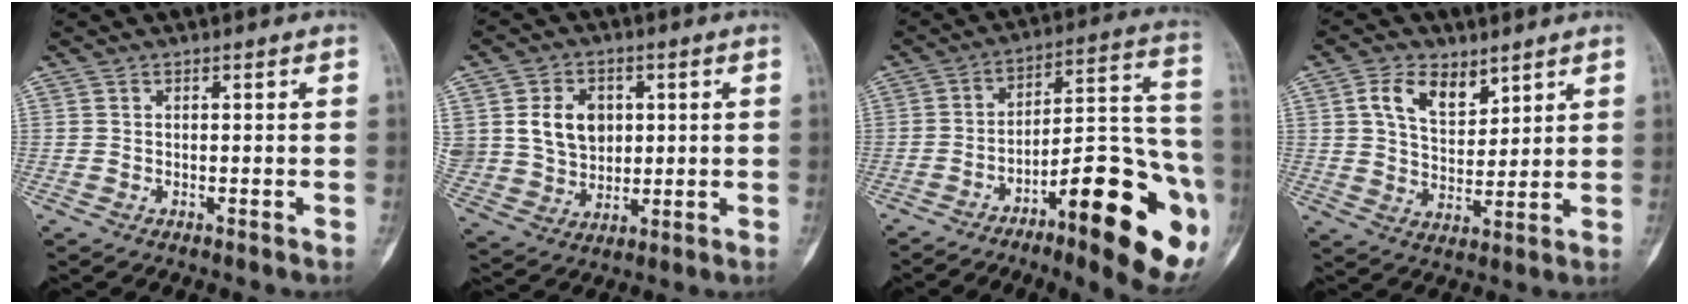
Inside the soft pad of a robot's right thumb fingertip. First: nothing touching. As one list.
[{"total": 12.5, "force": [2.6, 10.1, 6.9], "torque": [-0.094, -0.006, 0.062]}, {"total": 24.8, "force": [-11.1, 7.0, 21.0], "torque": [-0.230, 0.075, -0.156]}, {"total": 9.0, "force": [4.6, 5.4, 5.6], "torque": [-0.073, -0.024, 0.086]}]